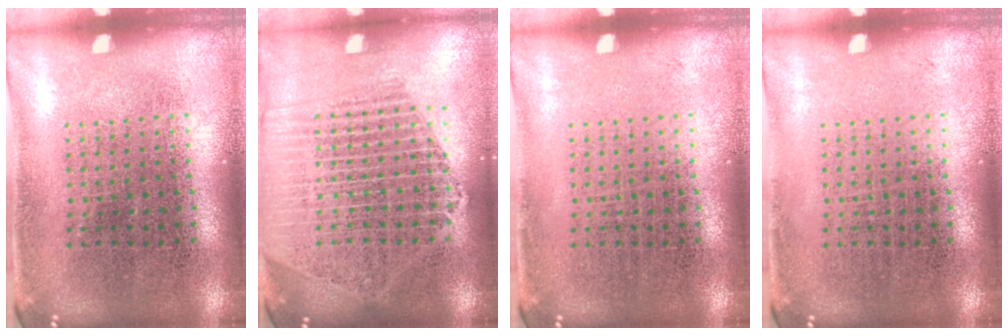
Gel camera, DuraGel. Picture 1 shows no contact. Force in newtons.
{"total": 2.1, "press": 1.9, "slide": 0.8}
{"total": 0.0}
{"total": 0.0}